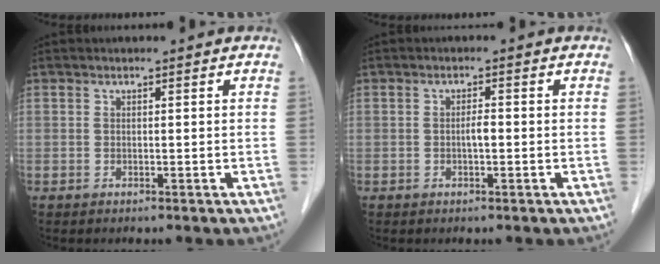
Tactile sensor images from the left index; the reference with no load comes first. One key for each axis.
{"total": 1.5, "fx": -0.3, "fy": 0.3, "fz": 1.4, "tx": -0.025, "ty": 0.002, "tz": -0.007}